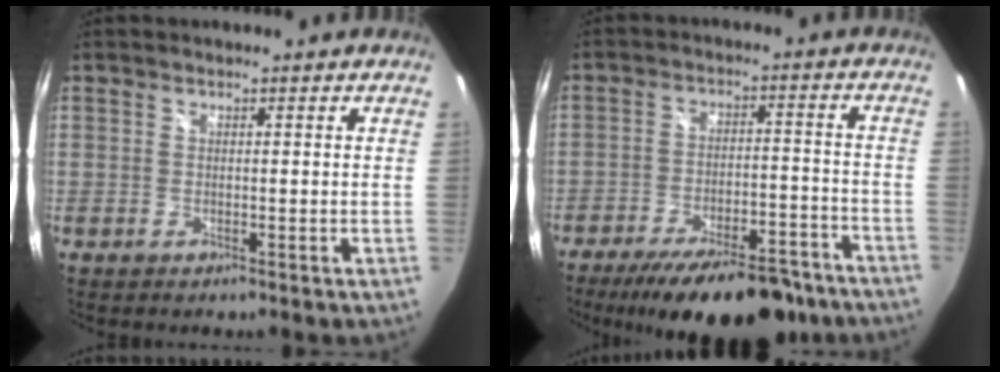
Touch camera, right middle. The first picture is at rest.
{"total": 19.4, "force": [-15.3, 6.0, 10.3], "torque": [-0.178, -0.021, -0.210]}